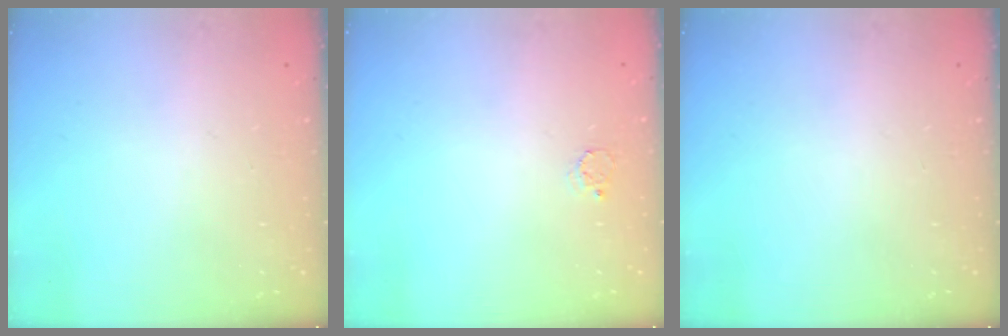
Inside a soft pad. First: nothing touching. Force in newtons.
{"total": 2.3, "press": 2.3, "slide": 0.2}
{"total": 0.0}